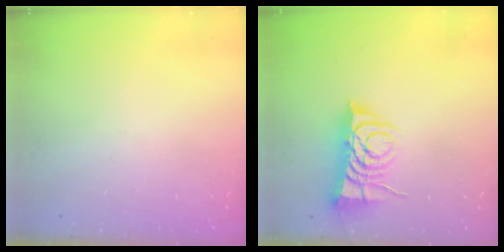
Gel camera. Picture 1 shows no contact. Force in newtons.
{"total": 9.2, "press": 9.1, "slide": 1.1}